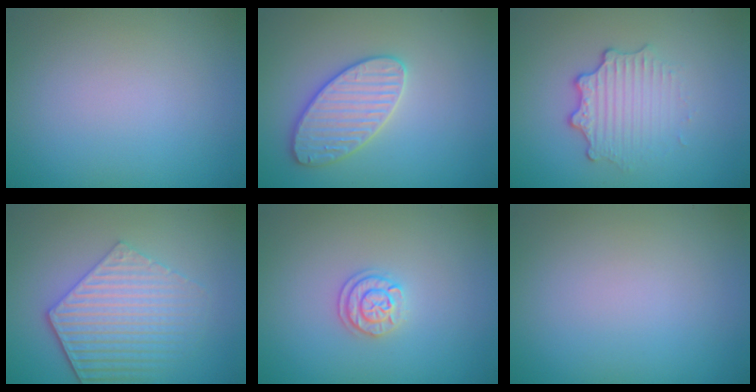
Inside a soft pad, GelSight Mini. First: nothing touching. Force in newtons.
{"total": 3.6, "press": 3.6, "slide": 0.1}
{"total": 3.3, "press": 2.5, "slide": 2.2}
{"total": 5.5, "press": 4.4, "slide": 3.2}
{"total": 2.0, "press": 1.9, "slide": 0.8}
{"total": 0.0}